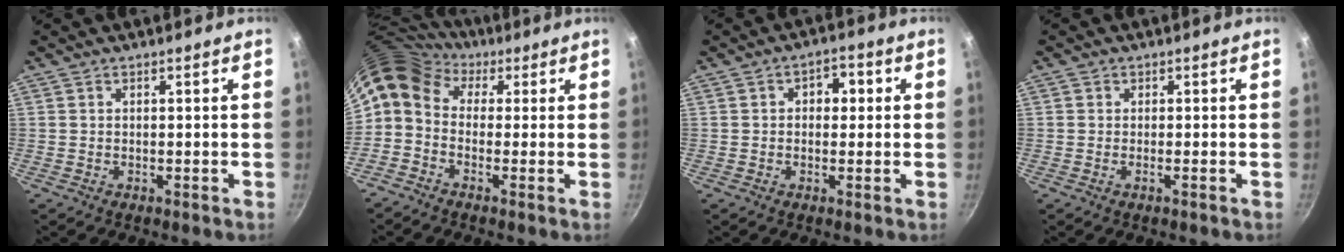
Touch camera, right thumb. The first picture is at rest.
{"total": 8.4, "force": [2.2, 6.4, 5.0], "torque": [-0.089, 0.022, 0.015]}
{"total": 4.3, "force": [0.6, 3.2, 2.8], "torque": [-0.008, 0.008, 0.002]}
{"total": 0.7, "force": [-0.4, 0.2, 0.5], "torque": [-0.015, 0.001, -0.010]}